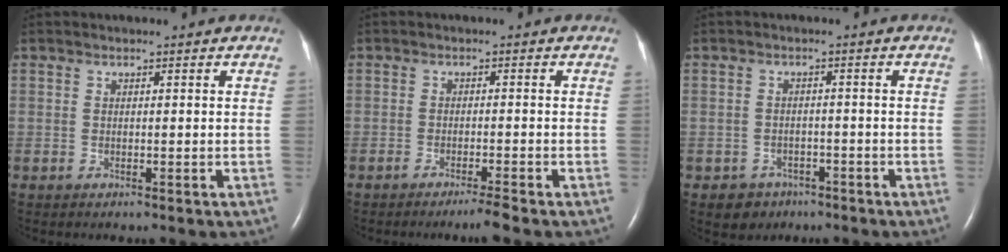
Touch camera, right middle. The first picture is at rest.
{"total": 2.5, "force": [-2.0, -0.7, 1.2], "torque": [-0.025, -0.003, -0.037]}
{"total": 3.4, "force": [-2.1, 2.7, 0.1], "torque": [-0.007, 0.011, -0.026]}